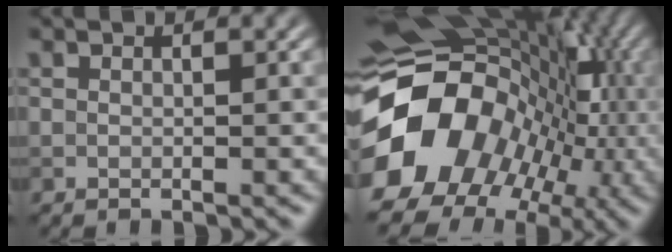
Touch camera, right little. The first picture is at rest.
{"total": 17.0, "force": [-3.2, 13.7, 9.5], "torque": [-0.182, -0.017, -0.053]}